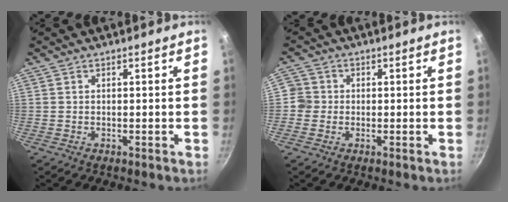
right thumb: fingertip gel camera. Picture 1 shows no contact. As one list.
[{"total": 3.3, "force": [-0.3, 3.3, 0.4], "torque": [0.015, 0.009, -0.014]}]